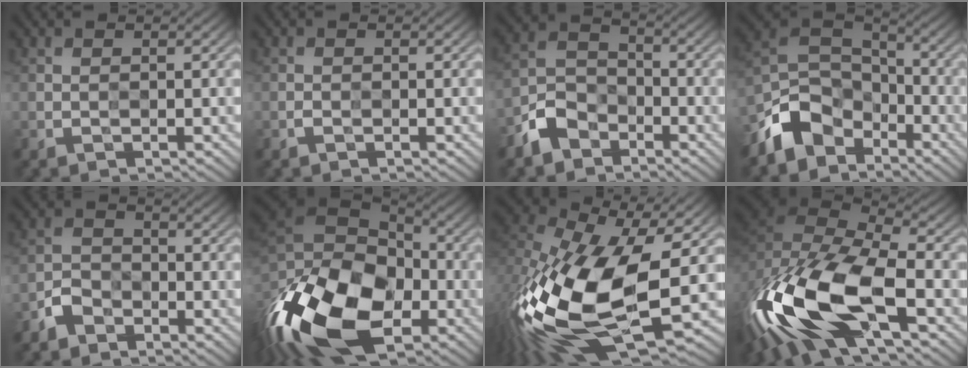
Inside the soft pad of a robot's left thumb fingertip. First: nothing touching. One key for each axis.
{"total": 0.7, "fx": -0.7, "fy": 0.2, "fz": 0.0, "tx": -0.001, "ty": -0.001, "tz": -0.012}
{"total": 5.6, "fx": -4.3, "fy": 3.4, "fz": 1.3, "tx": -0.026, "ty": 0.005, "tz": -0.098}
{"total": 8.3, "fx": -5.7, "fy": 5.5, "fz": 2.6, "tx": -0.043, "ty": 0.000, "tz": -0.129}
{"total": 3.6, "fx": -3.0, "fy": 2.0, "fz": 0.6, "tx": -0.011, "ty": 0.001, "tz": -0.065}
{"total": 18.4, "fx": -7.0, "fy": 12.2, "fz": 11.8, "tx": -0.270, "ty": -0.027, "tz": -0.100}
{"total": 18.9, "fx": -4.4, "fy": 10.2, "fz": 15.3, "tx": -0.371, "ty": -0.058, "tz": -0.061}
{"total": 16.9, "fx": -7.1, "fy": 7.8, "fz": 13.2, "tx": -0.314, "ty": -0.021, "tz": -0.128}